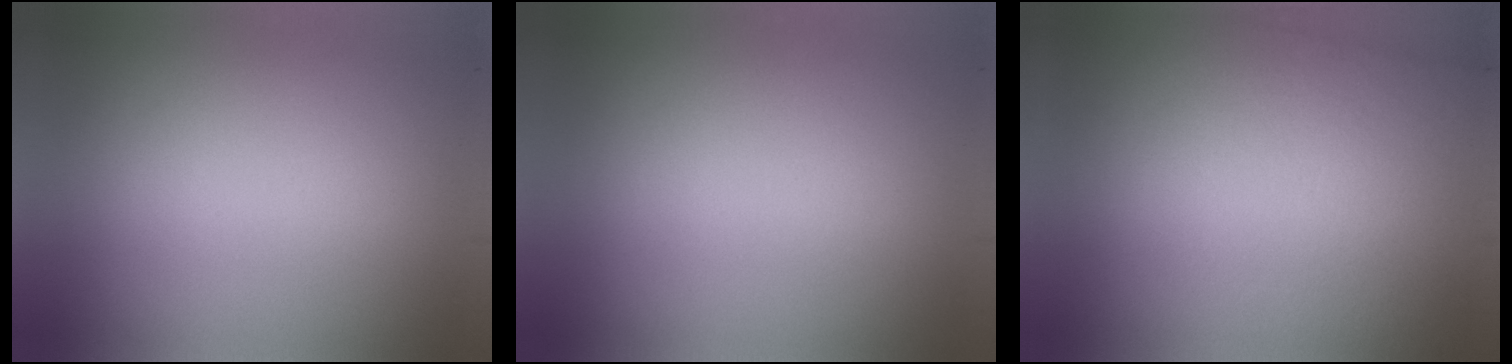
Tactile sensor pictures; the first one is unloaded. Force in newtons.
{"total": 0.0}
{"total": 3.0}